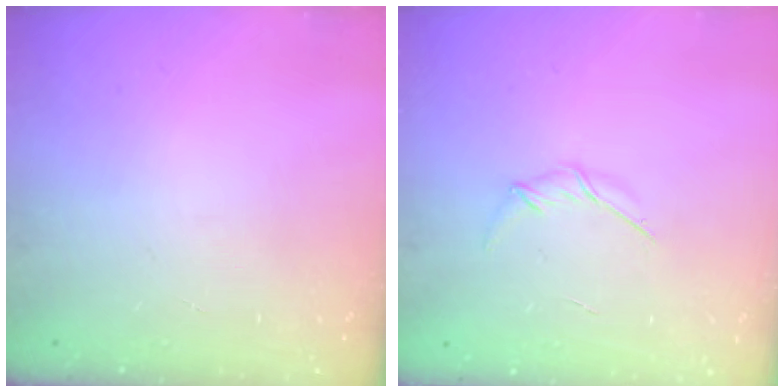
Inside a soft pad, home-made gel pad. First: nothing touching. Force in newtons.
{"total": 4.1, "press": 3.9, "slide": 1.1}